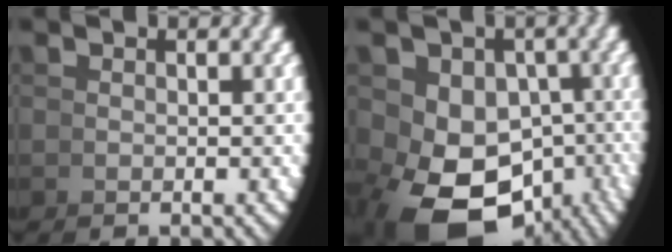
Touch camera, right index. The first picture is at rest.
{"total": 11.3, "force": [-4.6, 7.6, 7.0], "torque": [-0.158, -0.072, -0.036]}